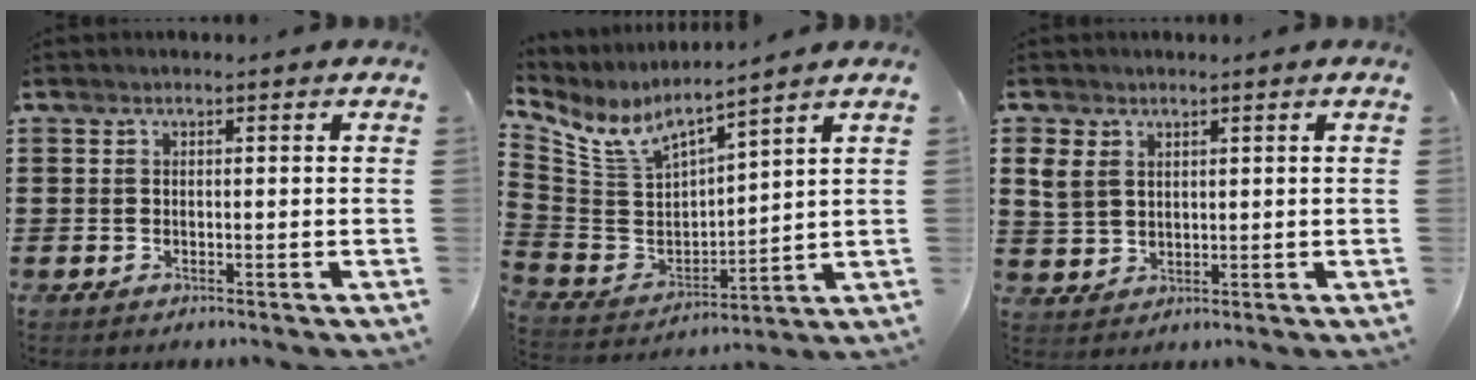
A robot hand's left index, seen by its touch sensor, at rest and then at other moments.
{"total": 7.5, "force": [6.2, 2.0, 3.8], "torque": [-0.105, -0.038, 0.106]}
{"total": 3.6, "force": [2.0, 2.8, 1.2], "torque": [-0.038, 0.011, 0.037]}